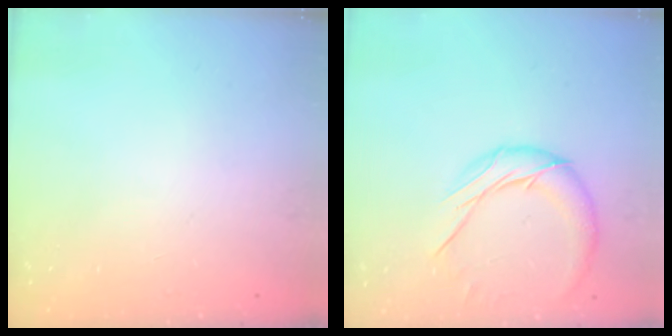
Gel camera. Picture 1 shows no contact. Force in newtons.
{"total": 11.7, "press": 11.6, "slide": 0.7}